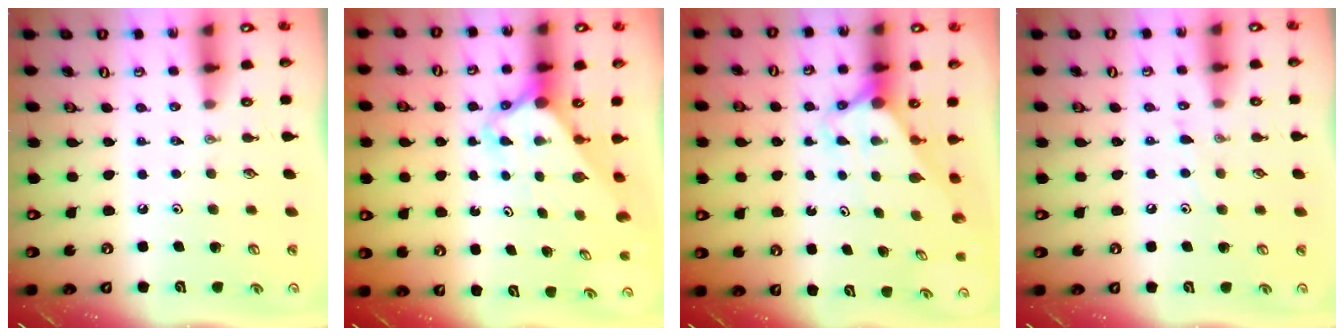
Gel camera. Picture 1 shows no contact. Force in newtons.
{"total": 3.1, "press": 3.1, "slide": 0.2}
{"total": 2.6, "press": 2.6, "slide": 0.0}
{"total": 4.7, "press": 4.7, "slide": 0.5}